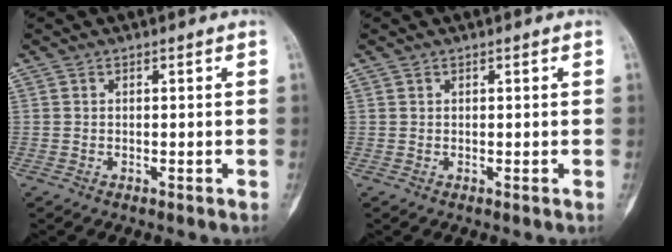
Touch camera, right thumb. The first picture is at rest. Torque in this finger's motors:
{"motor_torque": [-0.15, -0.11, -0.25, 0.10, -0.03]}